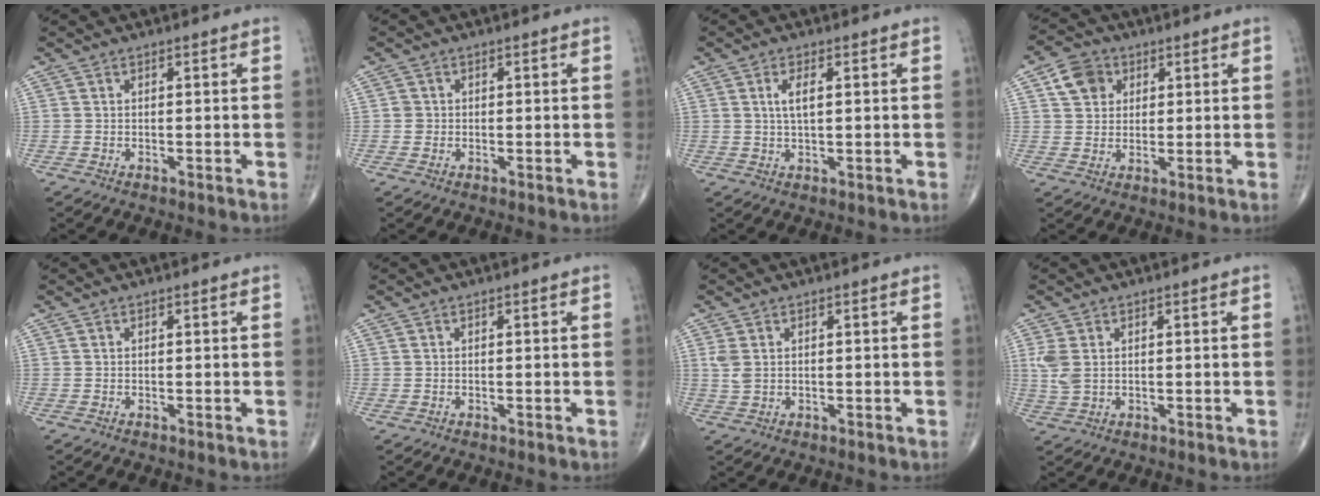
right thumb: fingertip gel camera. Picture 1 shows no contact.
{"total": 1.2, "force": [-0.1, 1.2, 0.1], "torque": [0.005, 0.004, -0.001]}
{"total": 3.5, "force": [0.9, 1.2, 3.2], "torque": [-0.060, -0.001, 0.017]}
{"total": 6.0, "force": [2.3, 4.7, 2.9], "torque": [-0.035, 0.000, 0.039]}
{"total": 0.0}
{"total": 0.0}
{"total": 2.5, "force": [0.7, 1.6, 1.8], "torque": [-0.046, 0.006, 0.020]}
{"total": 3.9, "force": [0.9, 2.5, 2.9], "torque": [-0.080, 0.004, 0.024]}